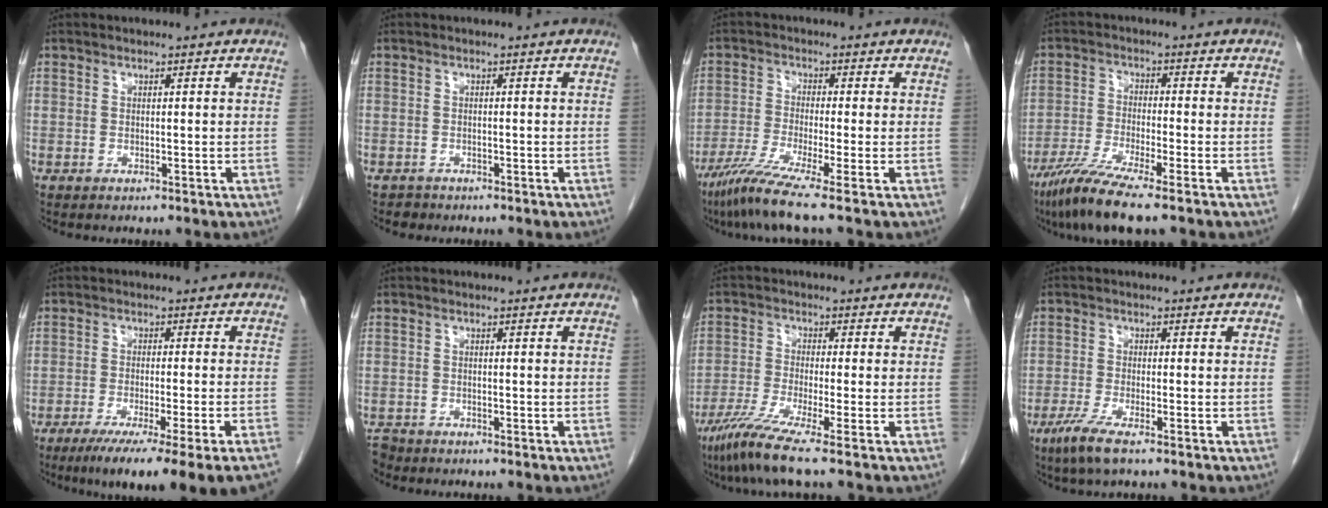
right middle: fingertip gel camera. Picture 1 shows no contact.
{"total": 1.2, "force": [-0.9, 0.8, -0.2], "torque": [-0.005, 0.003, -0.017]}
{"total": 7.6, "force": [-5.4, -1.6, 5.0], "torque": [-0.097, -0.032, -0.105]}
{"total": 8.5, "force": [-6.3, -0.3, 5.7], "torque": [-0.113, -0.030, -0.117]}
{"total": 13.9, "force": [-10.1, -1.3, 9.5], "torque": [-0.106, -0.040, -0.152]}
{"total": 2.1, "force": [-1.9, 0.9, -0.1], "torque": [-0.006, -0.004, -0.035]}
{"total": 7.3, "force": [-5.1, -1.3, 5.0], "torque": [-0.099, -0.030, -0.101]}
{"total": 4.7, "force": [-3.1, 0.3, 3.6], "torque": [-0.082, -0.016, -0.060]}